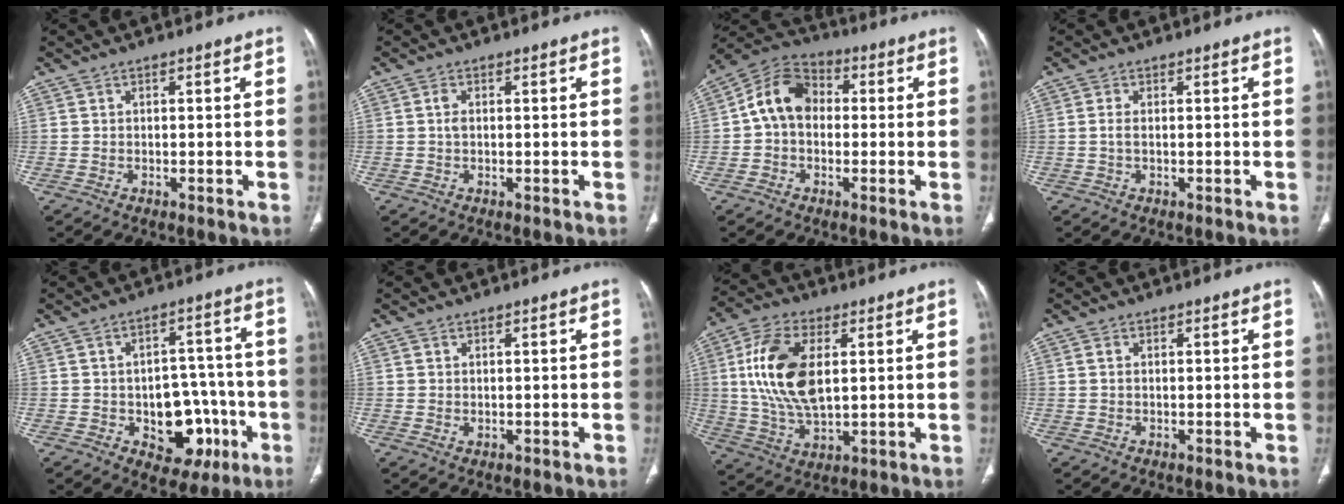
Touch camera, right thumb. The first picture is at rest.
{"total": 1.3, "force": [0.0, 0.7, 1.1], "torque": [-0.024, 0.001, 0.001]}
{"total": 10.0, "force": [0.2, 7.6, 6.5], "torque": [-0.099, 0.033, -0.012]}
{"total": 1.4, "force": [0.0, 0.6, 1.3], "torque": [-0.033, 0.000, 0.003]}
{"total": 12.6, "force": [-4.0, 8.5, 8.4], "torque": [-0.064, 0.037, -0.042]}
{"total": 0.6, "force": [0.4, 0.4, 0.3], "torque": [-0.001, -0.003, 0.009]}
{"total": 15.8, "force": [2.9, 8.4, 13.1], "torque": [-0.260, -0.004, 0.059]}
{"total": 1.1, "force": [0.2, 0.7, 0.9], "torque": [-0.022, 0.003, 0.007]}